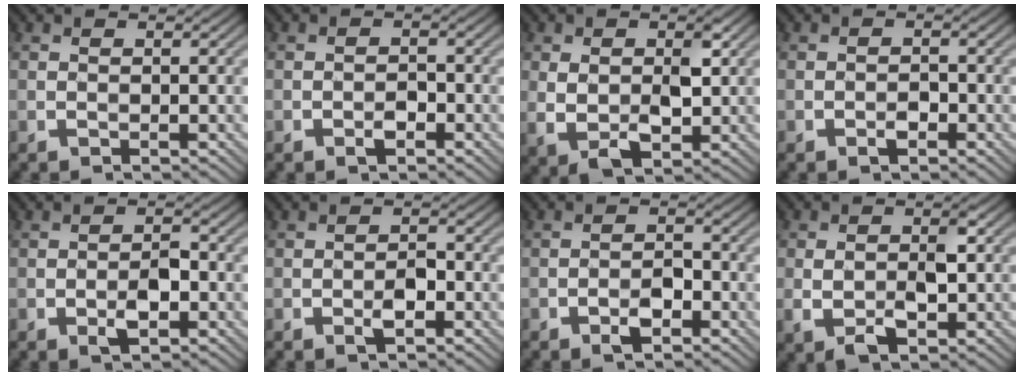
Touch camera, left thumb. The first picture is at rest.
{"total": 1.9, "force": [-1.1, 1.0, 1.3], "torque": [-0.017, 0.002, -0.021]}
{"total": 5.7, "force": [0.2, 3.2, 4.6], "torque": [-0.095, -0.013, 0.012]}
{"total": 1.6, "force": [-0.9, 0.8, 1.1], "torque": [-0.015, 0.001, -0.018]}
{"total": 3.3, "force": [-1.2, 1.5, 2.6], "torque": [-0.044, 0.002, -0.023]}
{"total": 2.6, "force": [-1.1, 1.2, 2.0], "torque": [-0.029, 0.004, -0.023]}
{"total": 2.9, "force": [-1.6, 1.4, 1.9], "torque": [-0.029, 0.004, -0.033]}
{"total": 4.8, "force": [-0.7, 2.5, 4.1], "torque": [-0.083, -0.007, -0.010]}